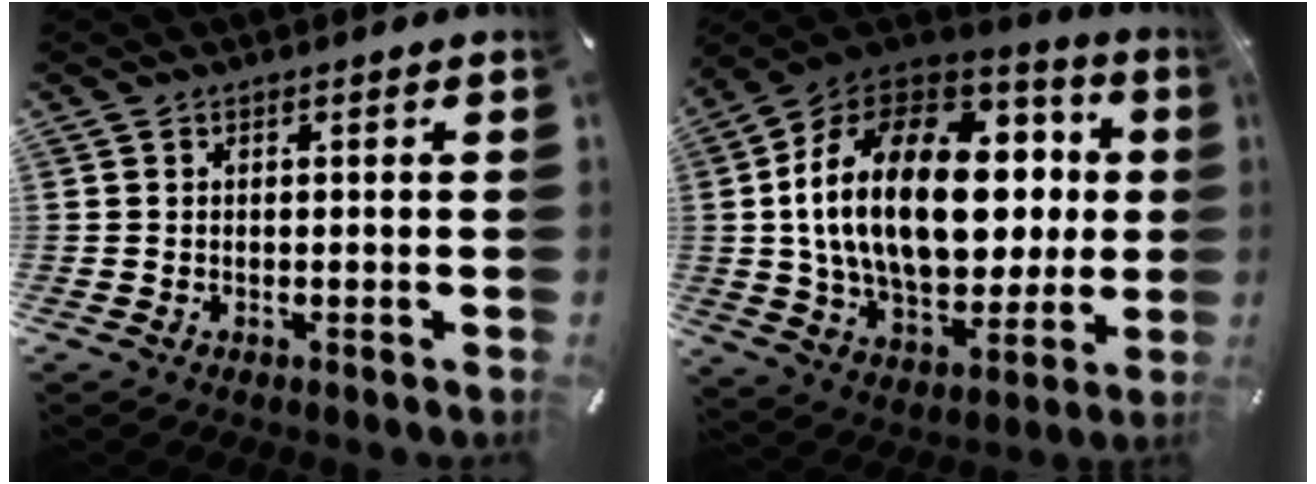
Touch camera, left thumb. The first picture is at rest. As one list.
[{"total": 27.5, "force": [2.0, 16.6, 21.8], "torque": [-0.421, 0.004, 0.037]}]